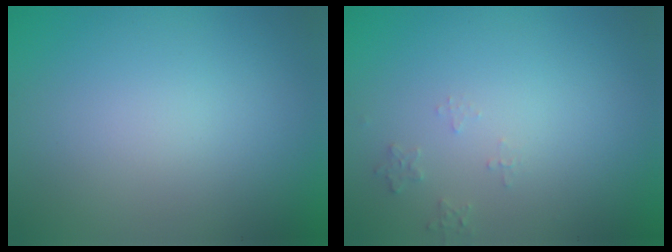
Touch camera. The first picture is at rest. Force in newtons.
{"total": 1.1, "press": 1.1, "slide": 0.2}